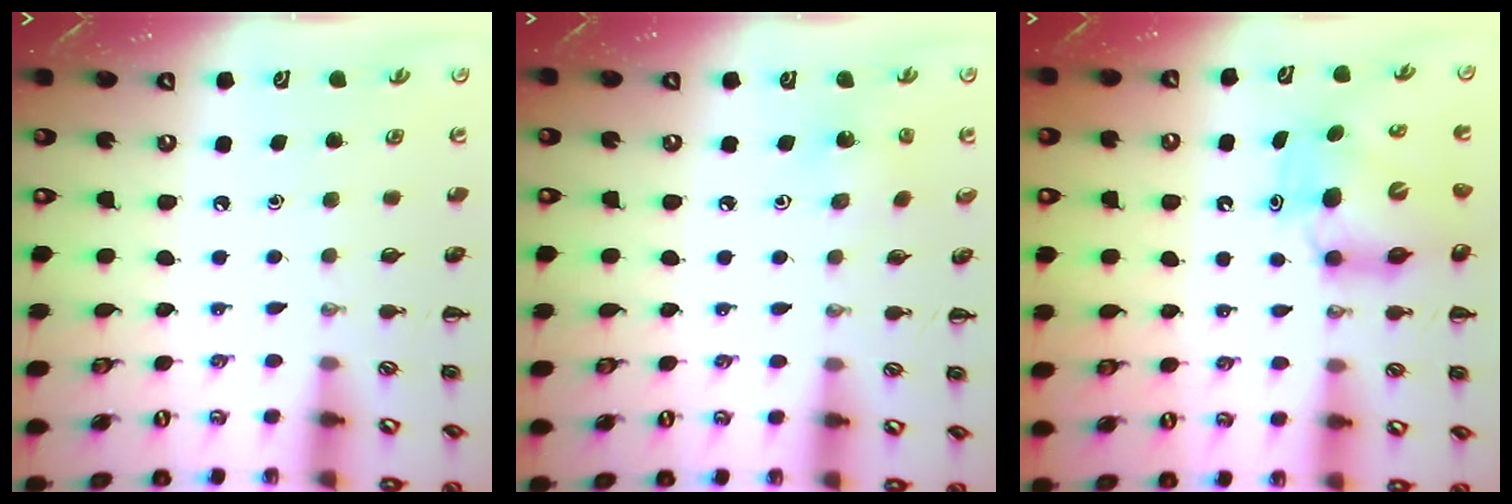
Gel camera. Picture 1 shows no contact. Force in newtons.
{"total": 2.7, "press": 2.5, "slide": 0.9}
{"total": 7.8, "press": 7.6, "slide": 2.0}